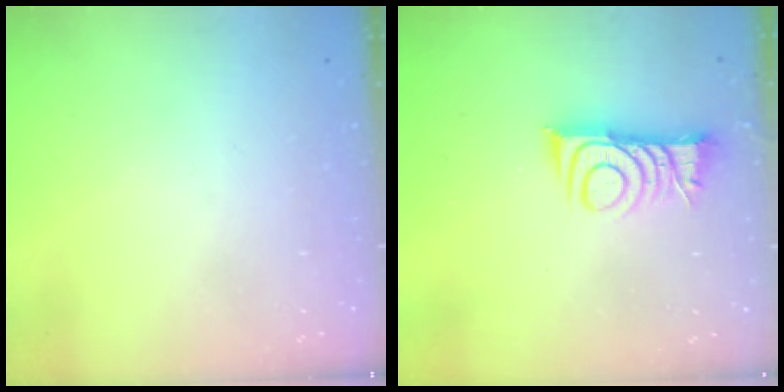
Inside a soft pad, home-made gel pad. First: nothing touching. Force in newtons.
{"total": 8.8, "press": 8.8, "slide": 0.1}